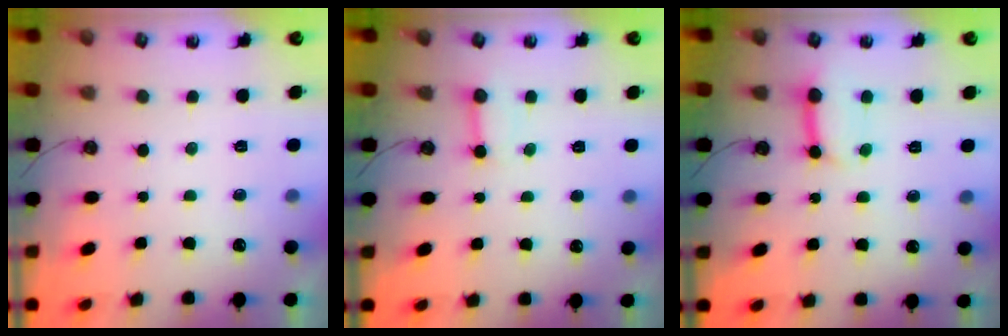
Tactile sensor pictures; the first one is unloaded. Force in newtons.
{"total": 4.2, "press": 4.2, "slide": 0.6}
{"total": 11.0, "press": 10.9, "slide": 1.2}